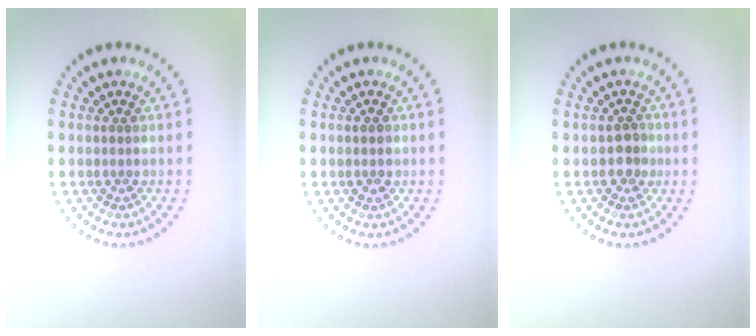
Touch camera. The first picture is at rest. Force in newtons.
{"total": 1.3, "press": 1.3, "slide": 0.1}
{"total": 1.4, "press": 1.2, "slide": 0.7}